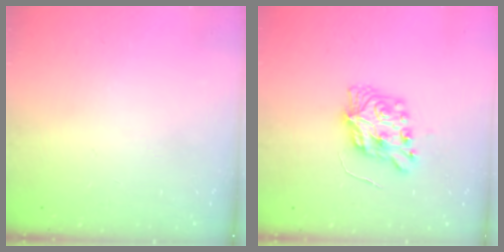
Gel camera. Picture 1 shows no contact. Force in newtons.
{"total": 8.6, "press": 8.6, "slide": 1.0}